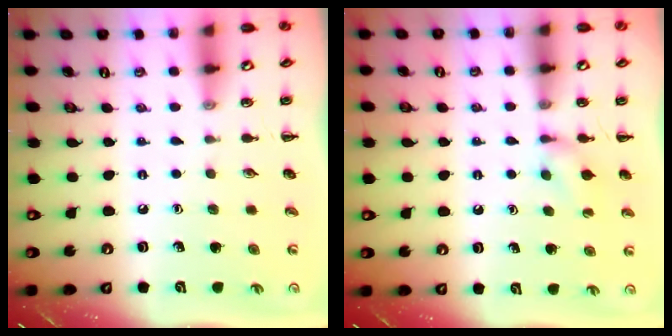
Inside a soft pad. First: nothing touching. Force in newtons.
{"total": 6.0, "press": 5.7, "slide": 2.0}